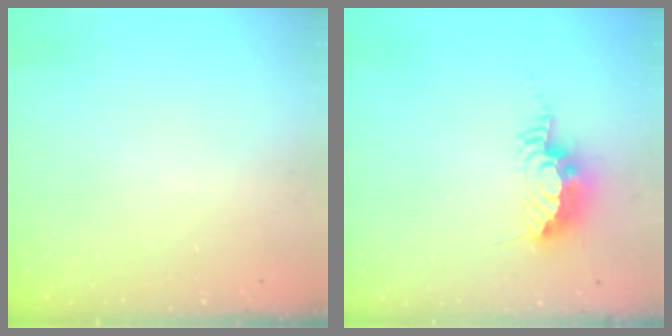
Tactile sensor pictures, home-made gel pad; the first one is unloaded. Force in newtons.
{"total": 8.8, "press": 8.8, "slide": 0.5}